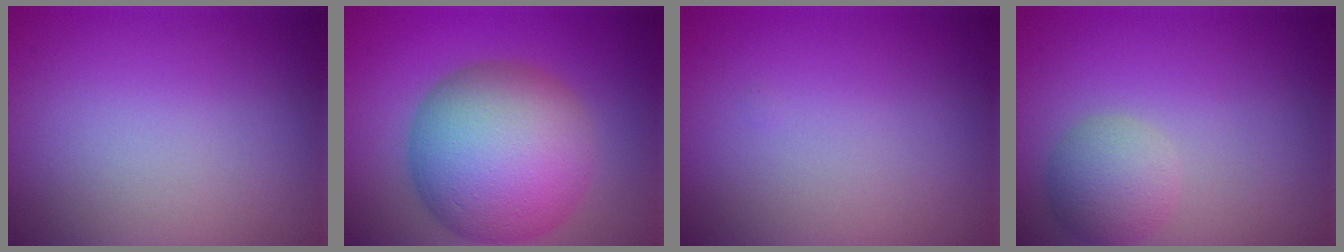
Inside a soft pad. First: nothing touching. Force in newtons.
{"total": 12.2, "press": 12.2, "slide": 0.4}
{"total": 0.0}
{"total": 3.2, "press": 3.2, "slide": 0.2}